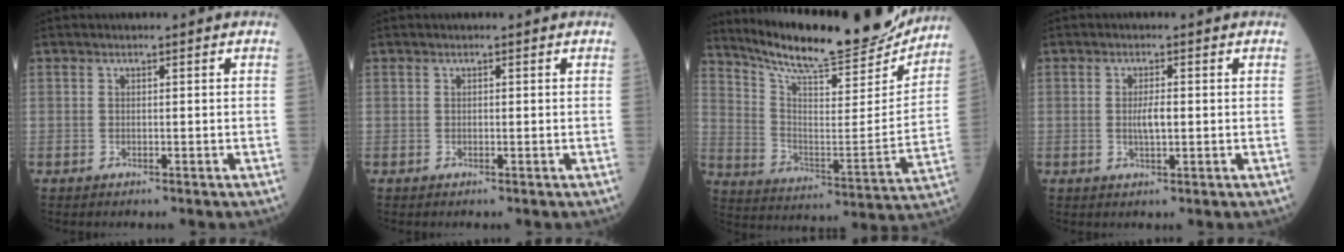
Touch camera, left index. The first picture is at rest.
{"total": 0.0}
{"total": 23.1, "force": [21.1, 2.8, 9.0], "torque": [-0.154, -0.044, 0.311]}
{"total": 2.5, "force": [0.0, 0.5, 2.4], "torque": [-0.048, 0.000, 0.002]}